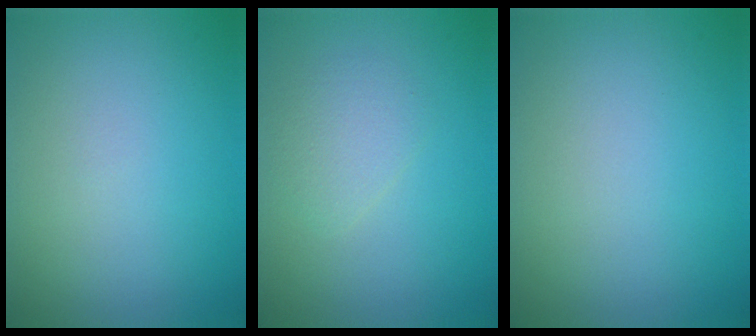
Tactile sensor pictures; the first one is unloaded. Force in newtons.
{"total": 1.8, "press": 1.8, "slide": 0.1}
{"total": 0.0}